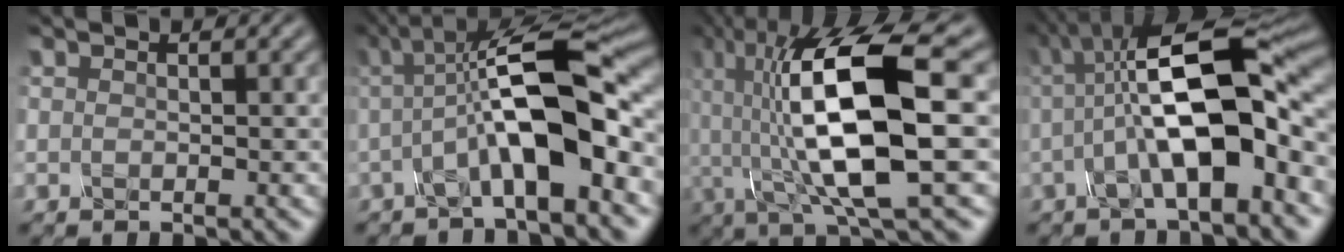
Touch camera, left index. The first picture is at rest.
{"total": 9.9, "force": [-0.9, 2.5, 9.5], "torque": [-0.148, 0.017, -0.023]}
{"total": 13.2, "force": [0.3, 4.0, 12.6], "torque": [-0.234, 0.000, 0.006]}
{"total": 11.8, "force": [-0.5, 3.9, 11.1], "torque": [-0.180, 0.017, -0.016]}